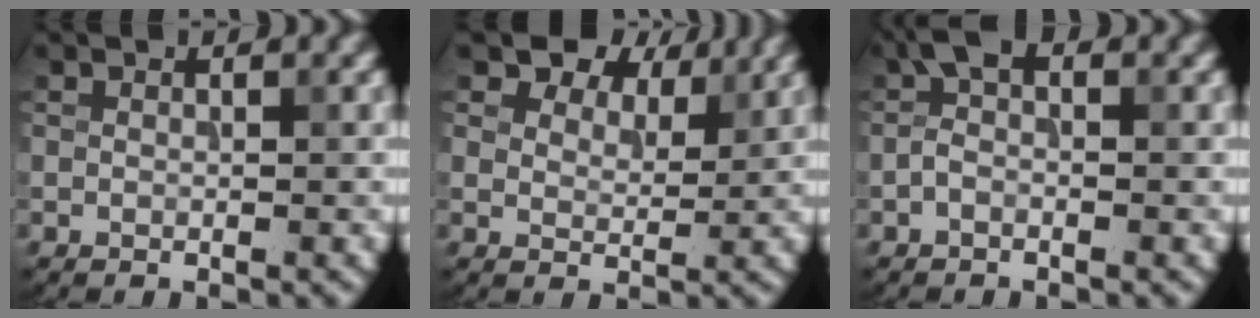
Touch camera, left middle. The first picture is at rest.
{"total": 6.2, "force": [4.8, 3.2, 2.4], "torque": [-0.051, -0.015, 0.090]}
{"total": 2.0, "force": [-0.3, 0.9, 1.7], "torque": [-0.035, 0.012, -0.015]}